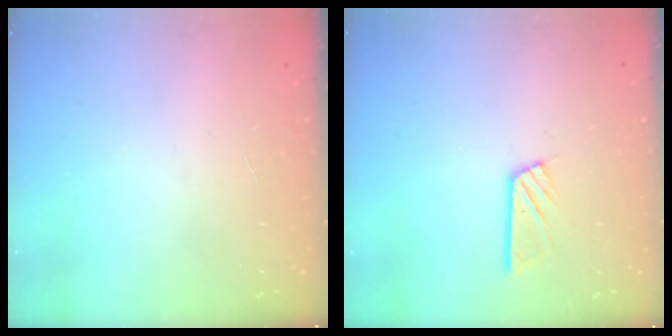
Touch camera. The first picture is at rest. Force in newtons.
{"total": 7.0, "press": 7.0, "slide": 0.2}